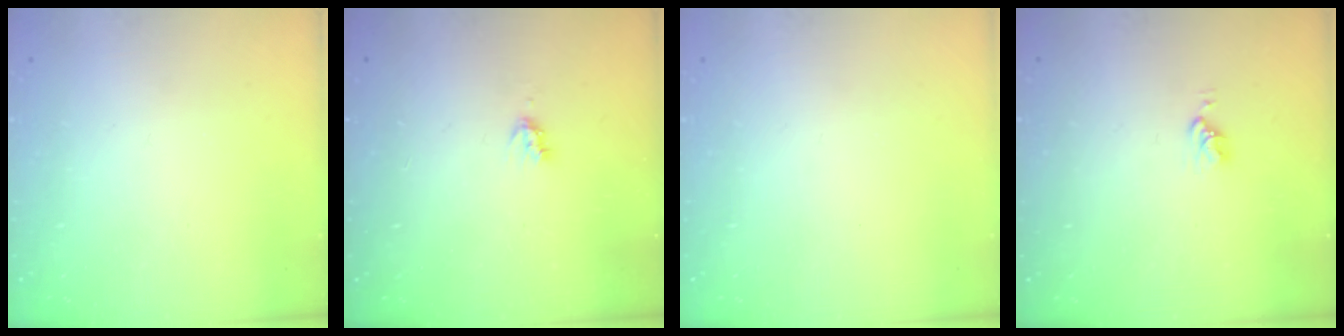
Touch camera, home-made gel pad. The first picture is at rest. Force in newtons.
{"total": 2.6, "press": 2.6, "slide": 0.4}
{"total": 0.0}
{"total": 2.8, "press": 2.8, "slide": 0.4}